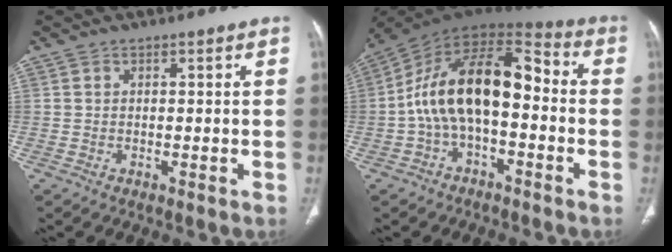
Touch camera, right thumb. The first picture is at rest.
{"total": 17.6, "force": [-1.7, 9.2, 14.9], "torque": [-0.242, 0.060, -0.039]}